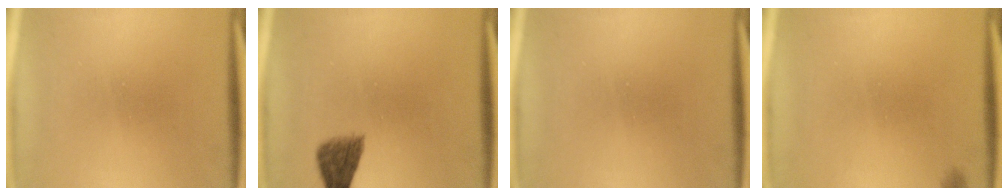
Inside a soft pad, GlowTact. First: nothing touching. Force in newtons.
{"total": 3.7}
{"total": 0.0}
{"total": 0.6}